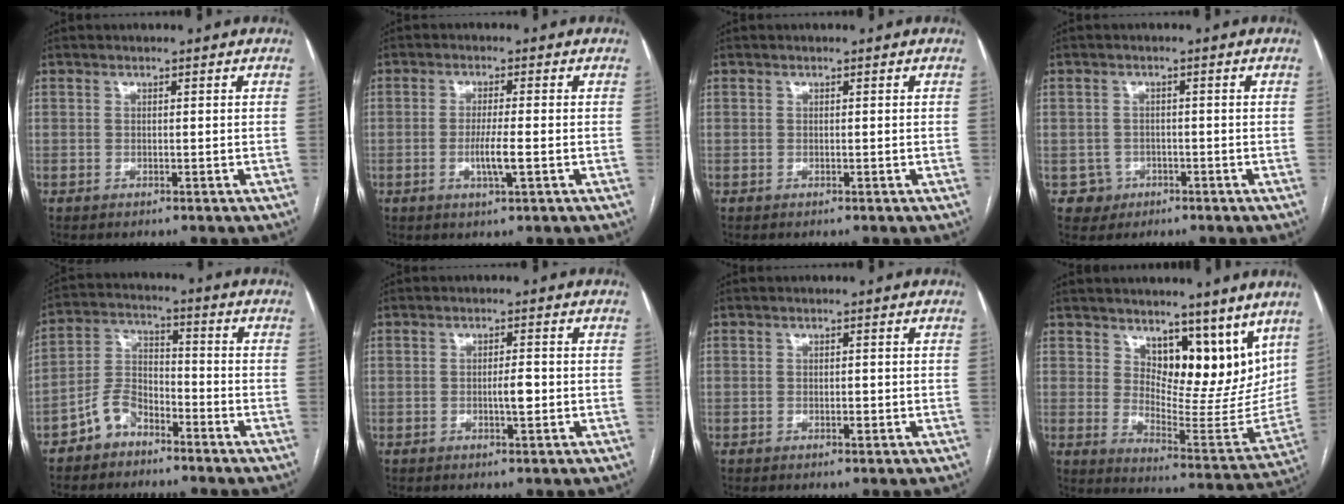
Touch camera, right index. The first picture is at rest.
{"total": 4.1, "force": [-1.0, 0.0, 3.9], "torque": [-0.076, -0.007, -0.019]}
{"total": 0.0}
{"total": 3.1, "force": [-1.1, 2.8, -0.4], "torque": [0.019, 0.015, -0.015]}
{"total": 6.6, "force": [-4.6, 3.6, 2.9], "torque": [-0.067, 0.015, -0.091]}
{"total": 2.6, "force": [-0.5, 0.5, 2.5], "torque": [-0.042, 0.001, -0.008]}
{"total": 1.2, "force": [-0.3, 0.5, 1.0], "torque": [-0.016, 0.000, -0.003]}
{"total": 12.8, "force": [8.8, 5.7, 7.3], "torque": [-0.091, -0.016, 0.146]}